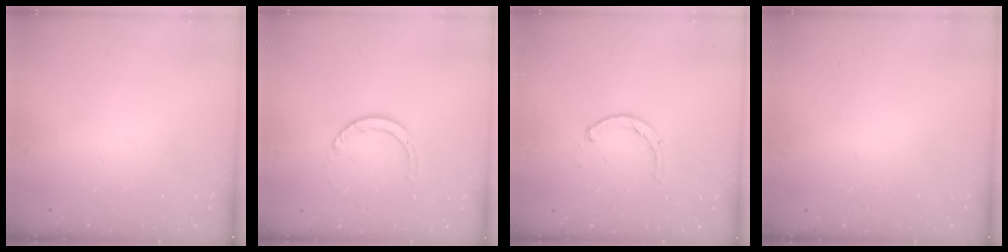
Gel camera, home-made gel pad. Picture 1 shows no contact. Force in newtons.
{"total": 3.6, "press": 3.6, "slide": 0.3}
{"total": 0.8, "press": 0.8, "slide": 0.2}
{"total": 2.4, "press": 2.4, "slide": 0.2}